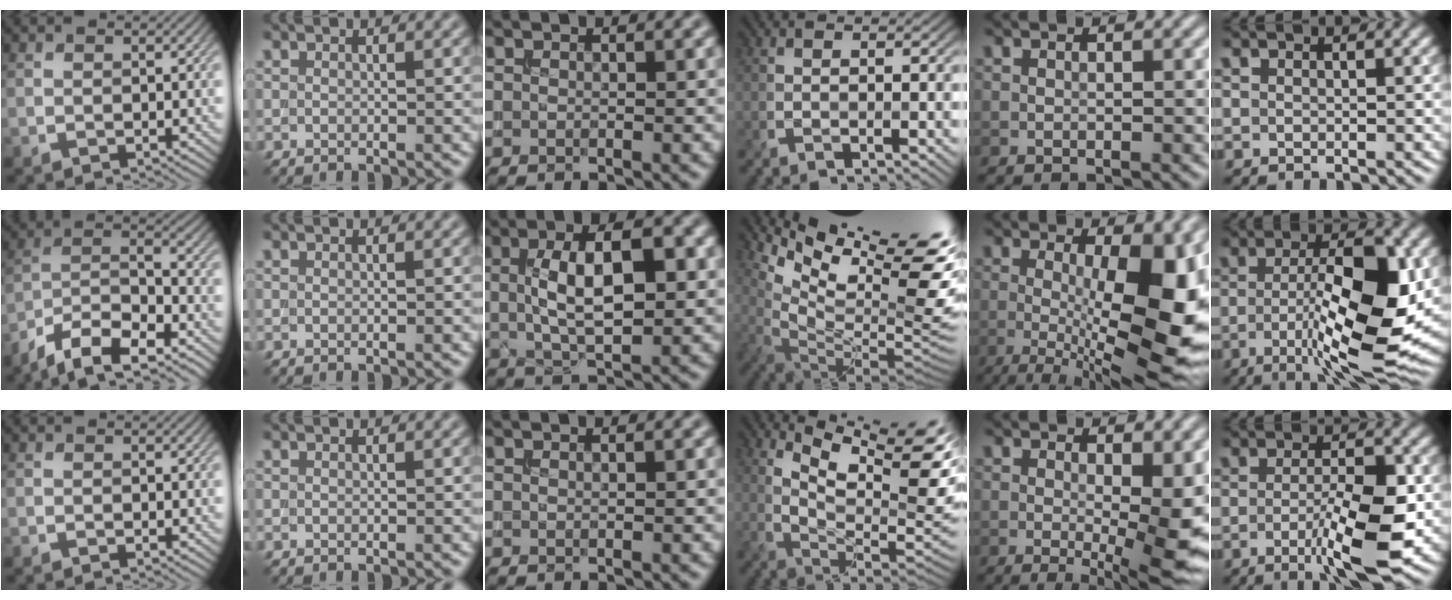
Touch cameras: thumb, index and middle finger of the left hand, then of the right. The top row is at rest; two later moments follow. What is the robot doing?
{"motion": "extract", "object": "backpack"}